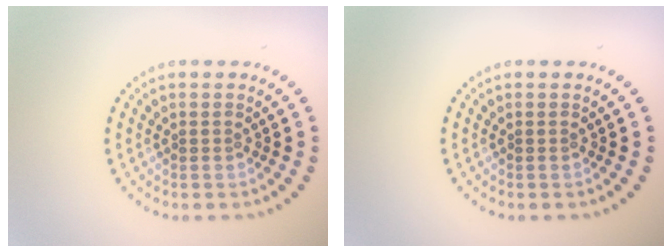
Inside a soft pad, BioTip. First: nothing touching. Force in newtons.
{"total": 0.0}